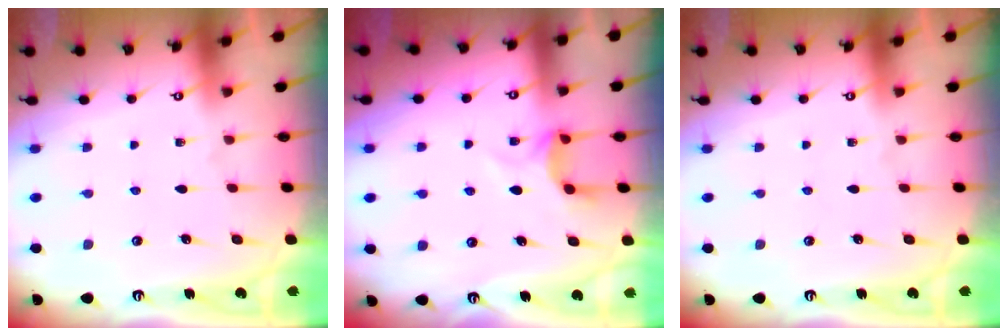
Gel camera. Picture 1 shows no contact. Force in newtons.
{"total": 4.3, "press": 4.3, "slide": 0.8}
{"total": 0.0}